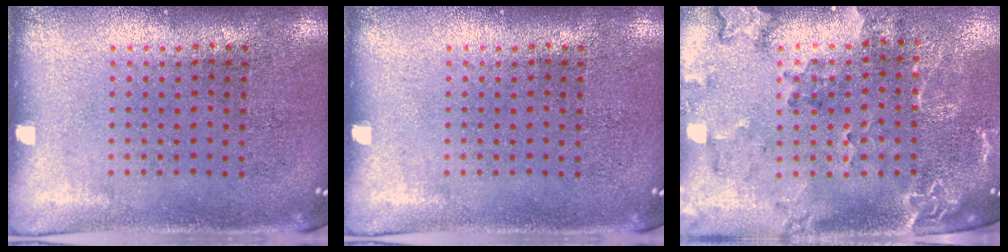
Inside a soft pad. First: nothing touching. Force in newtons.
{"total": 0.0}
{"total": 2.2, "press": 1.9, "slide": 1.1}